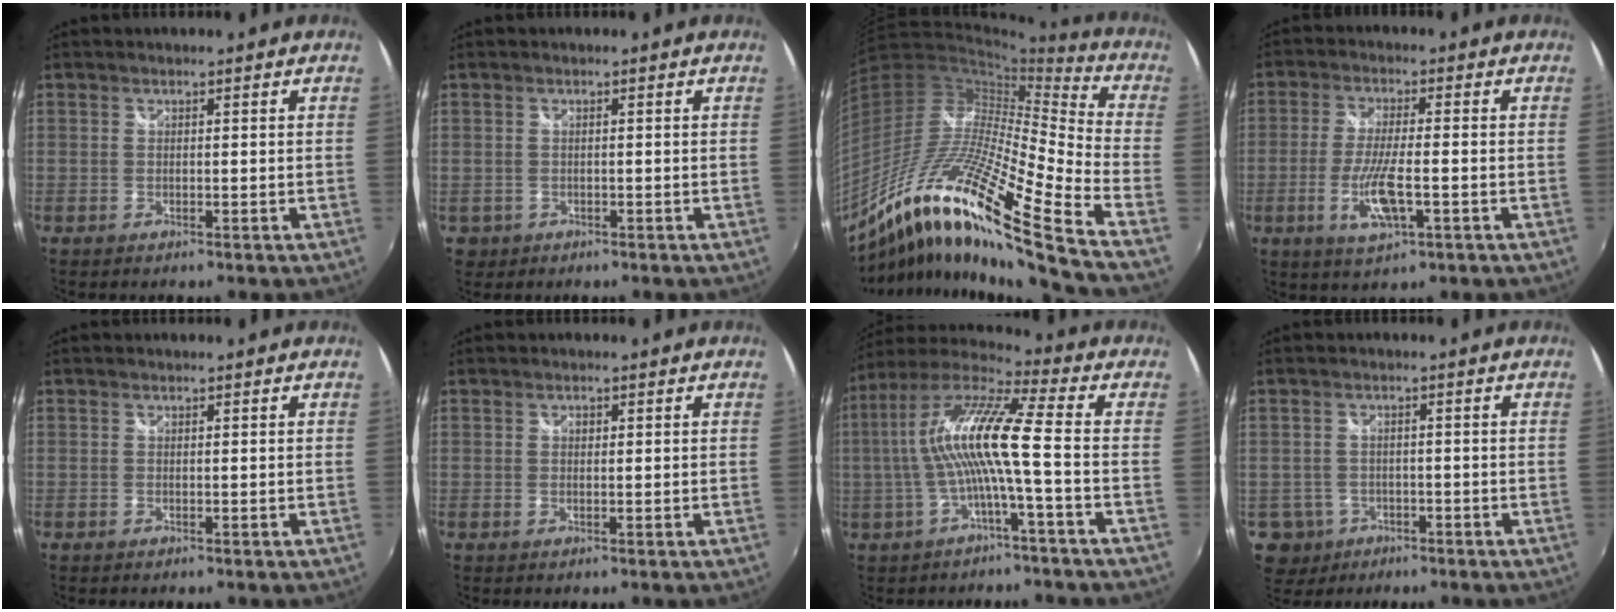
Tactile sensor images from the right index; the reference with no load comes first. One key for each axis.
{"total": 2.5, "fx": -0.6, "fy": 2.3, "fz": 0.5, "tx": -0.014, "ty": -0.002, "tz": -0.005}
{"total": 22.7, "fx": -15.1, "fy": 1.0, "fz": 17.0, "tx": -0.281, "ty": -0.039, "tz": -0.291}
{"total": 8.4, "fx": -2.9, "fy": 2.0, "fz": 7.6, "tx": -0.158, "ty": -0.012, "tz": -0.052}
{"total": 0.0}
{"total": 0.7, "fx": 0.1, "fy": 0.6, "fz": 0.3, "tx": -0.006, "ty": 0.001, "tz": 0.001}
{"total": 12.8, "fx": -1.4, "fy": 0.1, "fz": 12.8, "tx": -0.233, "ty": 0.008, "tz": -0.026}
{"total": 5.7, "fx": -2.2, "fy": 5.2, "fz": 1.0, "tx": -0.030, "ty": 0.008, "tz": -0.027}